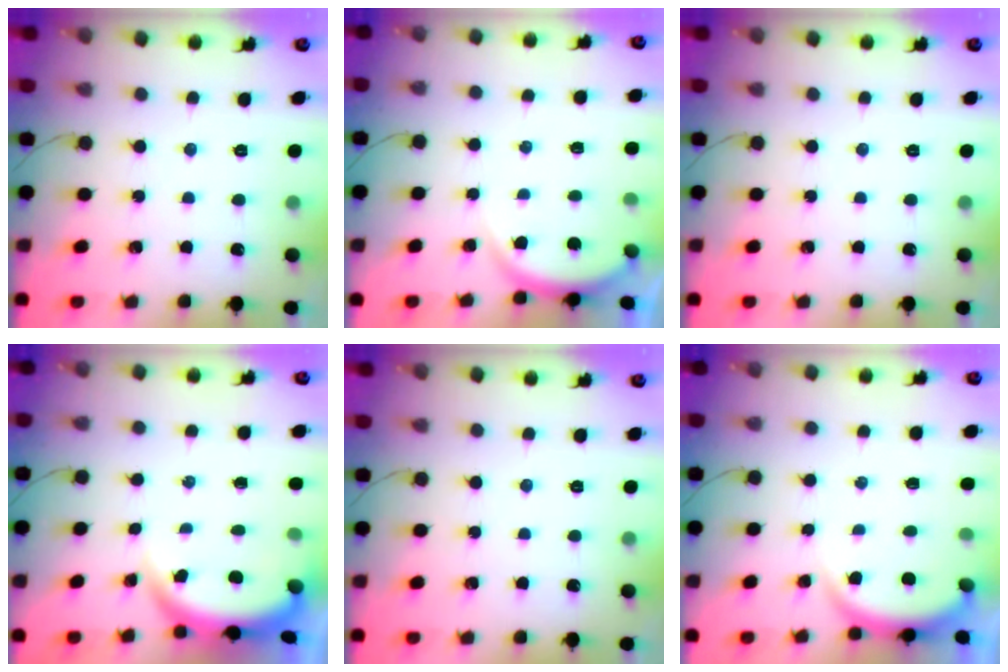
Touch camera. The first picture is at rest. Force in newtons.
{"total": 3.6, "press": 3.6, "slide": 0.5}
{"total": 0.0}
{"total": 3.9, "press": 3.9, "slide": 0.2}
{"total": 0.0}
{"total": 2.9, "press": 2.8, "slide": 0.5}